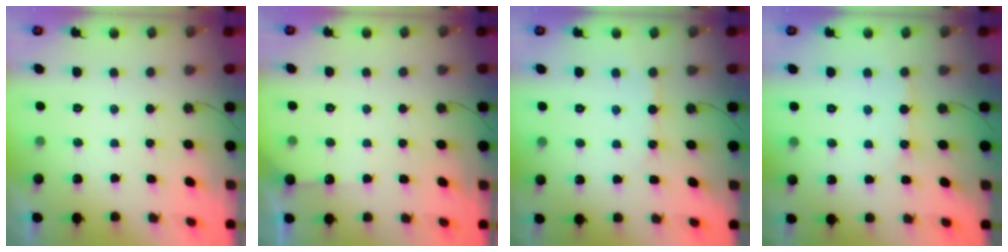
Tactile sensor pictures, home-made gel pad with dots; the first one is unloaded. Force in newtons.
{"total": 2.9, "press": 2.8, "slide": 0.4}
{"total": 5.8, "press": 5.8, "slide": 0.7}
{"total": 5.7, "press": 5.7, "slide": 0.4}